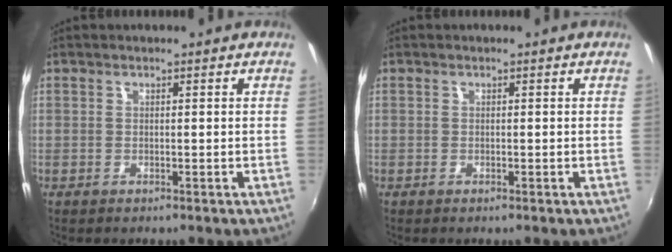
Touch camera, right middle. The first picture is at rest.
{"total": 0.0}